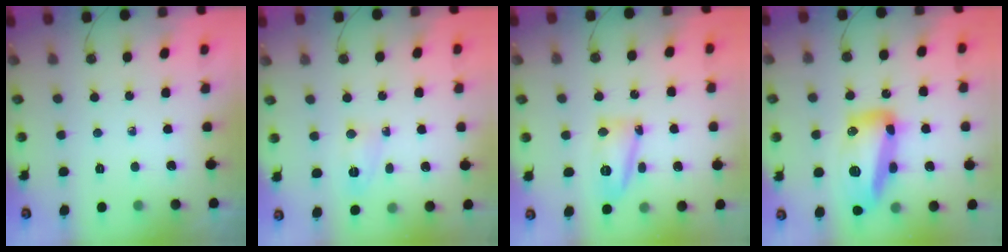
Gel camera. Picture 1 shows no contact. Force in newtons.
{"total": 3.4, "press": 3.1, "slide": 1.4}
{"total": 12.4, "press": 11.7, "slide": 4.2}
{"total": 18.1, "press": 18.0, "slide": 1.5}